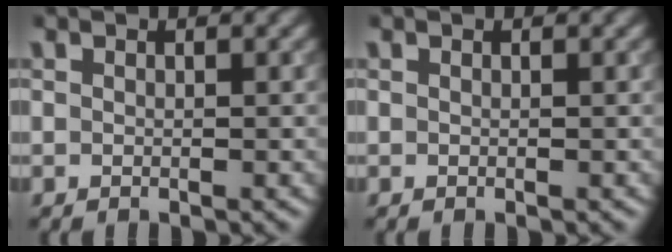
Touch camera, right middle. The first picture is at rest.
{"total": 0.0}